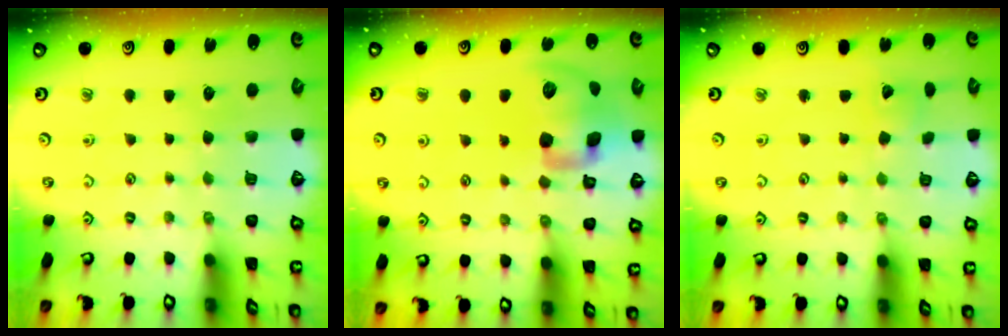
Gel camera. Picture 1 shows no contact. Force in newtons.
{"total": 17.5, "press": 17.3, "slide": 2.6}
{"total": 2.9, "press": 2.9, "slide": 0.2}